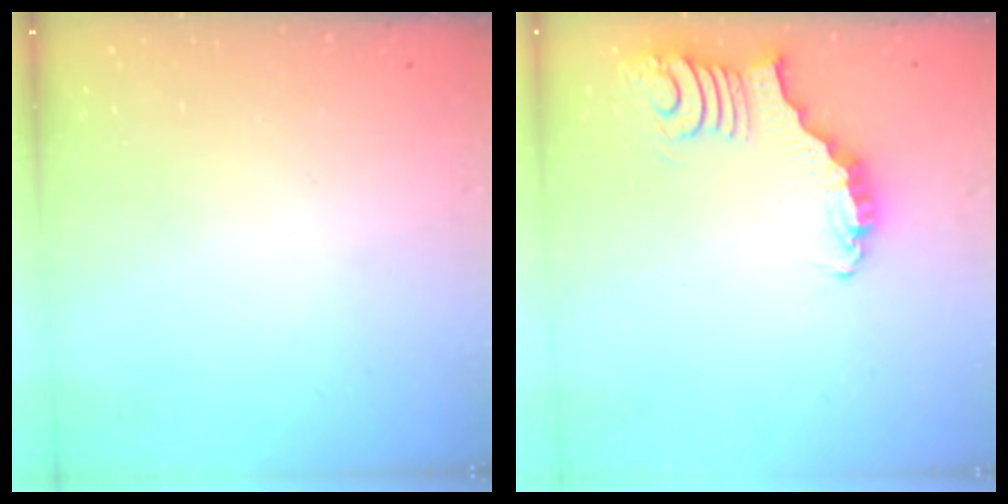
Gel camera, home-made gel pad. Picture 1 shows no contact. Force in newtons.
{"total": 3.4, "press": 3.3, "slide": 0.7}